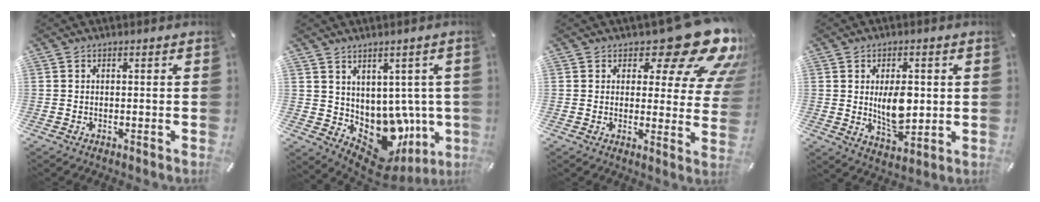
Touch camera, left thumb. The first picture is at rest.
{"total": 10.3, "force": [-1.0, 8.7, 5.5], "torque": [-0.051, -0.038, 0.007]}
{"total": 18.1, "force": [11.0, 7.4, 12.3], "torque": [-0.149, -0.080, 0.179]}
{"total": 10.8, "force": [1.4, 6.5, 8.5], "torque": [-0.135, -0.015, 0.019]}